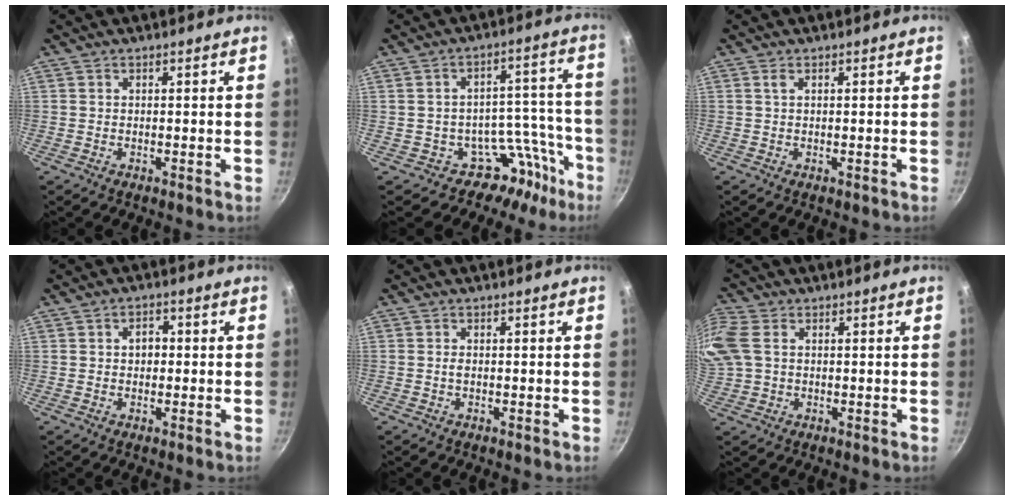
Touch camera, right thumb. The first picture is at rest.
{"total": 11.5, "force": [-7.5, 8.7, 1.1], "torque": [0.087, 0.111, -0.108]}
{"total": 0.8, "force": [0.2, 0.0, 0.8], "torque": [-0.014, 0.000, 0.002]}
{"total": 3.2, "force": [0.2, 2.4, 2.0], "torque": [-0.014, 0.009, 0.001]}
{"total": 0.7, "force": [-0.1, 0.5, 0.5], "torque": [-0.011, 0.003, -0.002]}
{"total": 7.5, "force": [1.5, 5.5, 4.9], "torque": [-0.112, 0.011, 0.026]}